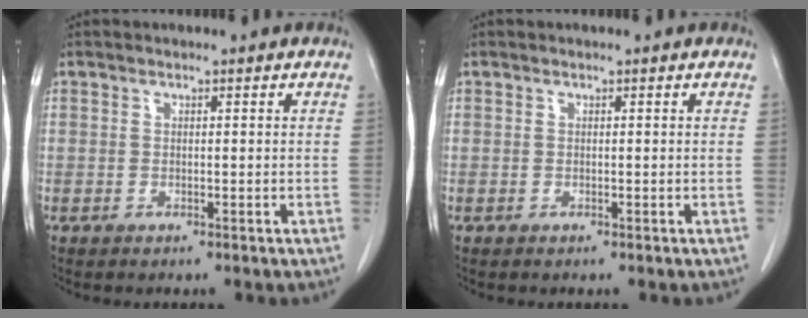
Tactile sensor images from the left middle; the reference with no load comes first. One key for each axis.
{"total": 0.0}